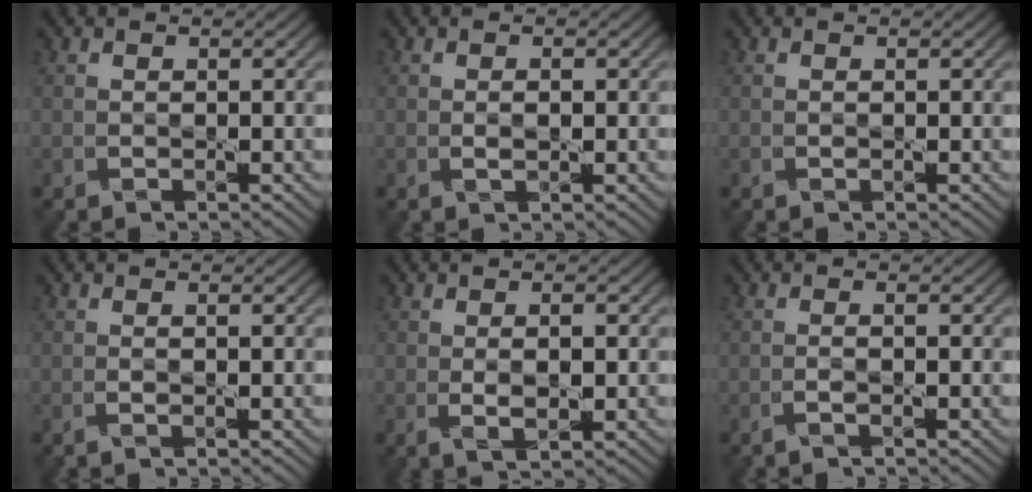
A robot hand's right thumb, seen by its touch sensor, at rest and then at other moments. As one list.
[{"total": 1.0, "force": [0.1, 0.4, 0.9], "torque": [-0.020, 0.000, 0.001]}, {"total": 0.0}, {"total": 0.7, "force": [-0.1, -0.1, 0.7], "torque": [-0.016, 0.004, -0.005]}, {"total": 2.8, "force": [0.1, 1.0, 2.6], "torque": [-0.055, -0.004, 0.002]}, {"total": 1.0, "force": [-0.5, -0.2, 0.8], "torque": [-0.017, 0.010, -0.017]}]